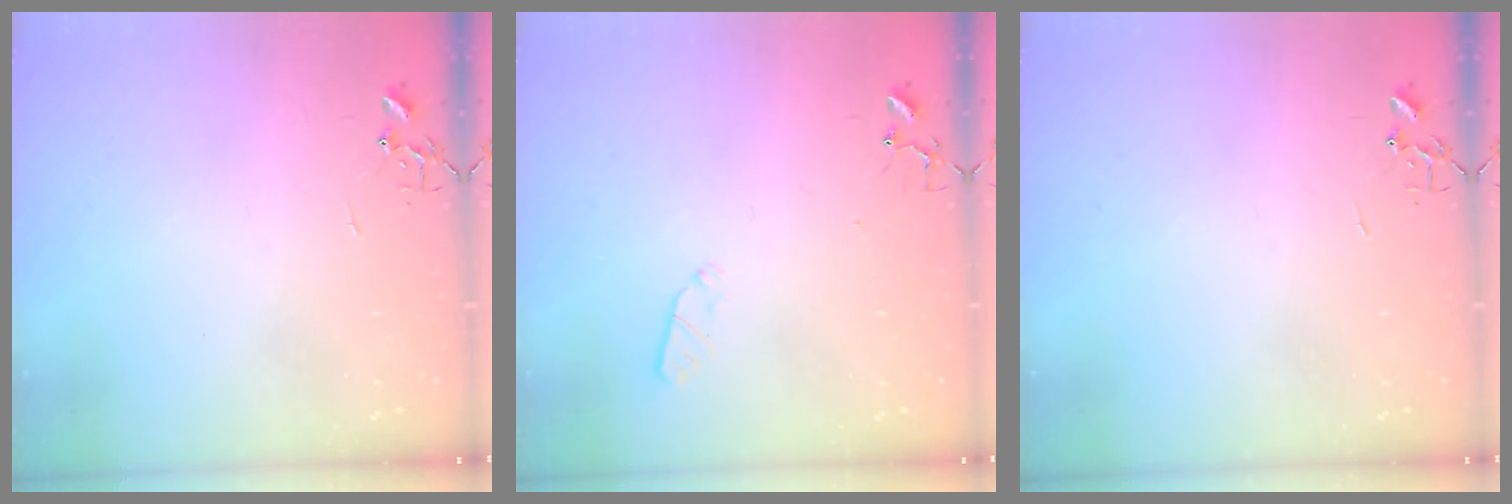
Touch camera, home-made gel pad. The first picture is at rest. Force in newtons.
{"total": 3.6, "press": 3.6, "slide": 0.5}
{"total": 0.0}